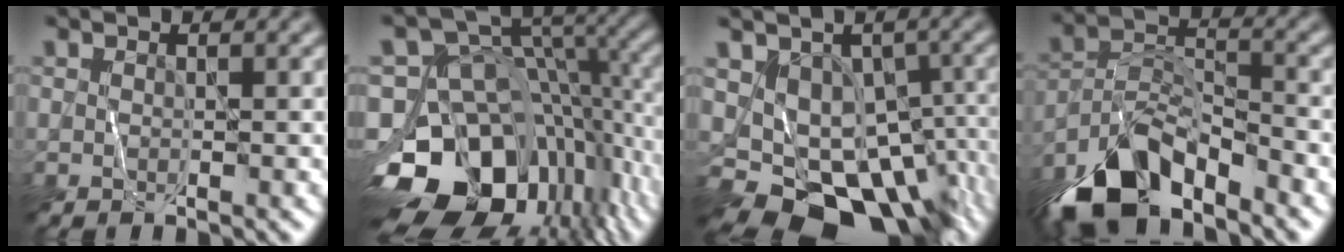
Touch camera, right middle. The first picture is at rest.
{"total": 16.3, "force": [-6.4, 11.0, 10.2], "torque": [-0.188, -0.002, -0.108]}
{"total": 12.9, "force": [-5.6, 9.0, 7.4], "torque": [-0.108, -0.018, -0.061]}
{"total": 8.4, "force": [-6.3, 3.3, 4.5], "torque": [-0.085, -0.004, -0.126]}